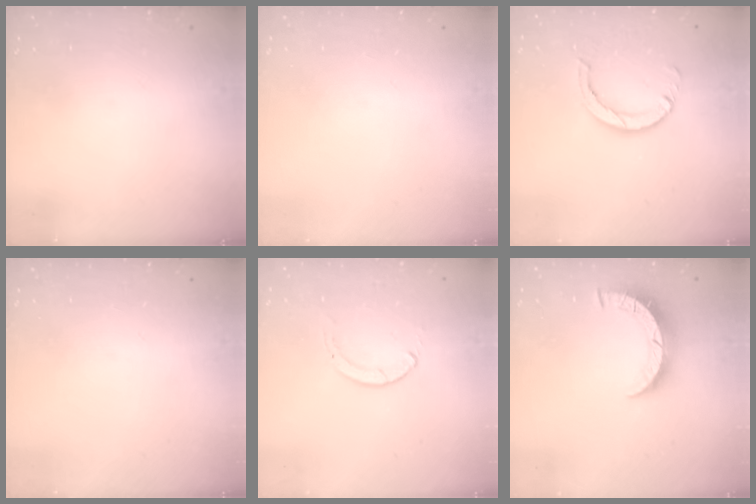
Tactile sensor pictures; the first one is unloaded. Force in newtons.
{"total": 0.0}
{"total": 5.2, "press": 5.2, "slide": 0.4}
{"total": 0.0}
{"total": 0.0}
{"total": 7.1, "press": 7.0, "slide": 0.8}